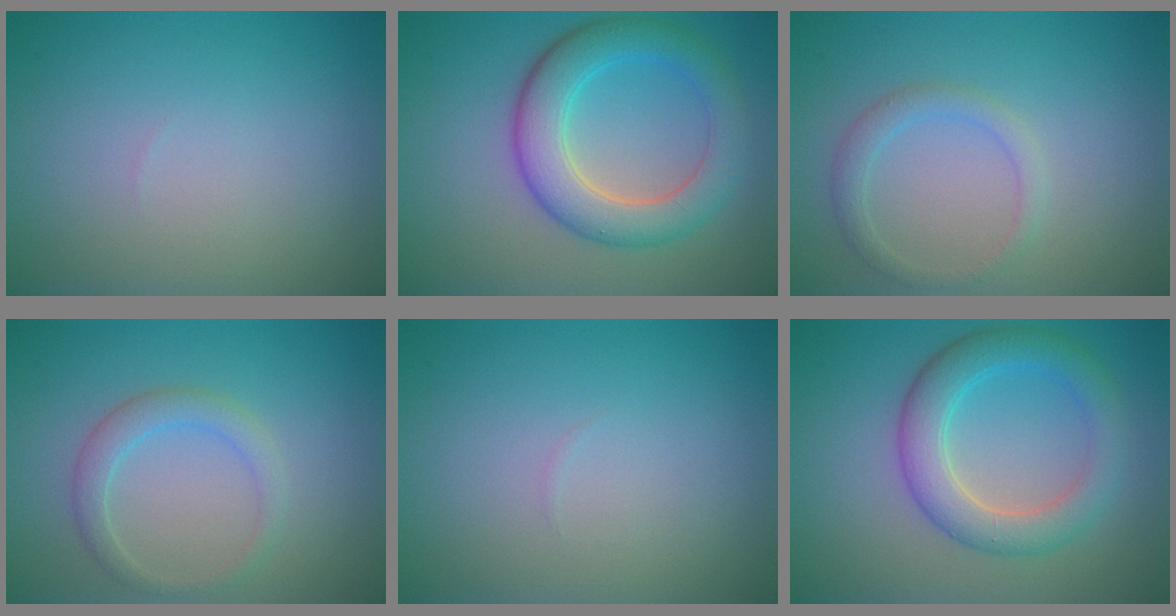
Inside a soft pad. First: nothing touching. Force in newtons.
{"total": 5.9, "press": 5.9, "slide": 0.1}
{"total": 1.8, "press": 1.8, "slide": 0.1}
{"total": 2.2, "press": 2.2, "slide": 0.2}
{"total": 0.0}
{"total": 4.9, "press": 4.9, "slide": 0.2}